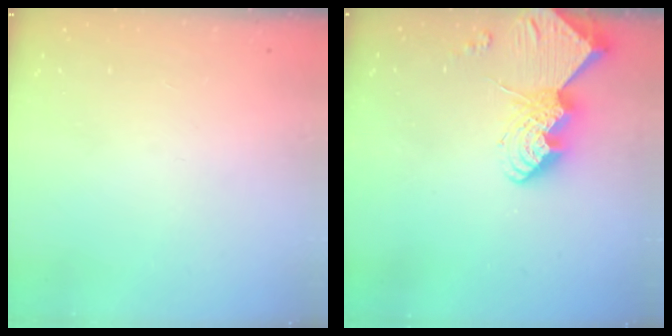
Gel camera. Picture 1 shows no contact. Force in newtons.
{"total": 13.0, "press": 12.9, "slide": 1.2}